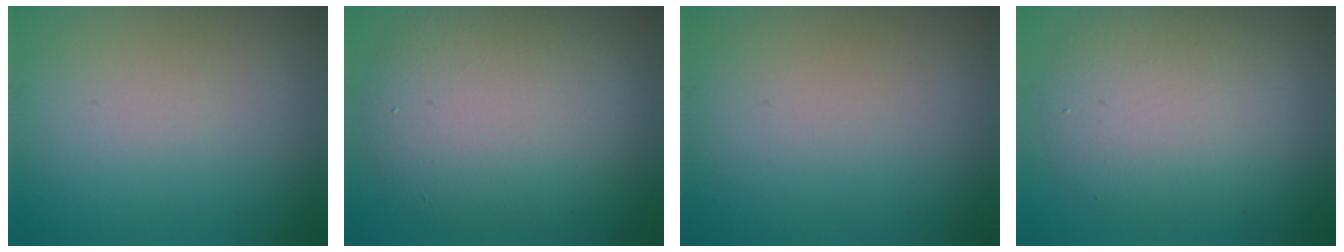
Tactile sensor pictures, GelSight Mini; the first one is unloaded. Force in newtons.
{"total": 8.4, "press": 8.4, "slide": 0.2}
{"total": 0.0}
{"total": 6.3, "press": 6.3, "slide": 0.3}